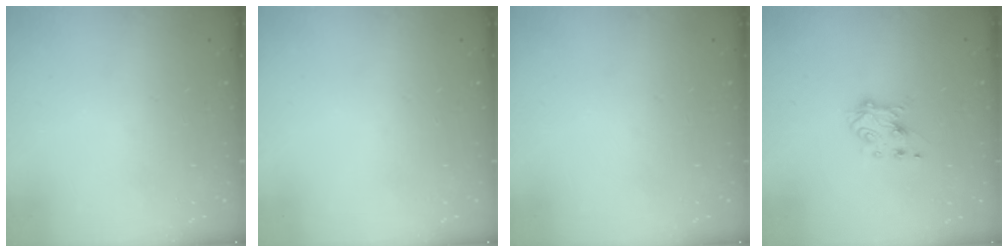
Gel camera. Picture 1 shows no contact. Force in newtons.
{"total": 0.0}
{"total": 0.0}
{"total": 5.6, "press": 5.6, "slide": 0.8}